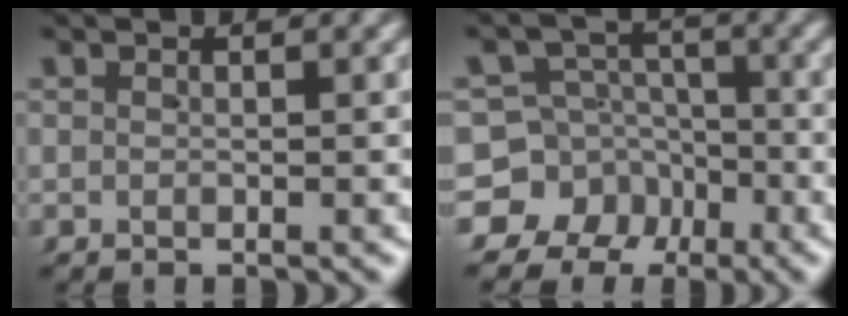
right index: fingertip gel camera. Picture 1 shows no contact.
{"total": 13.9, "force": [-5.0, 12.3, 4.1], "torque": [-0.089, -0.064, -0.081]}